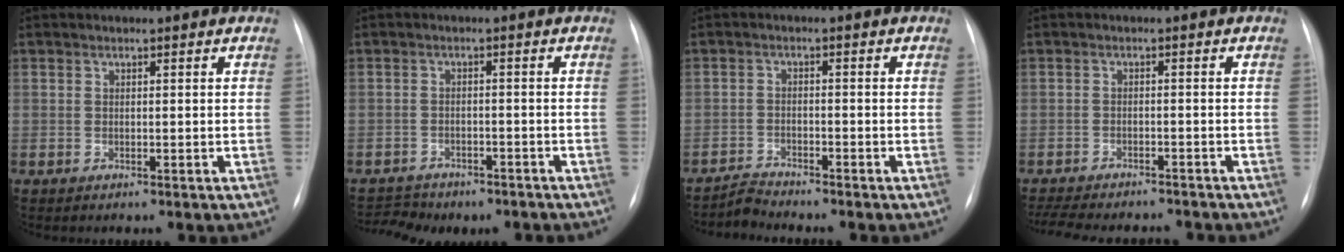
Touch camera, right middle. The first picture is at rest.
{"total": 7.1, "force": [-6.1, 3.3, 1.4], "torque": [-0.027, 0.009, -0.079]}
{"total": 2.4, "force": [-2.3, -0.3, -0.8], "torque": [0.017, -0.017, -0.043]}
{"total": 13.0, "force": [-11.8, 2.9, 4.6], "torque": [-0.096, -0.004, -0.160]}